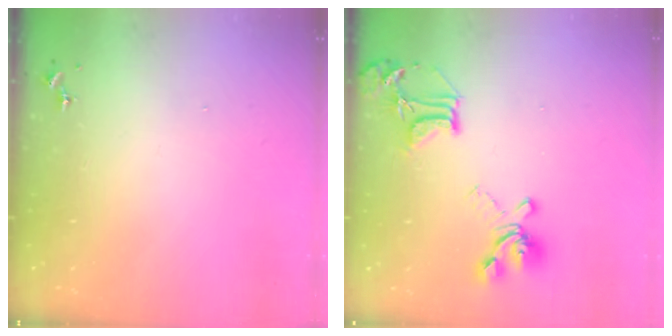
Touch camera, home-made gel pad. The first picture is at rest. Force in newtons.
{"total": 17.0, "press": 17.0, "slide": 1.4}